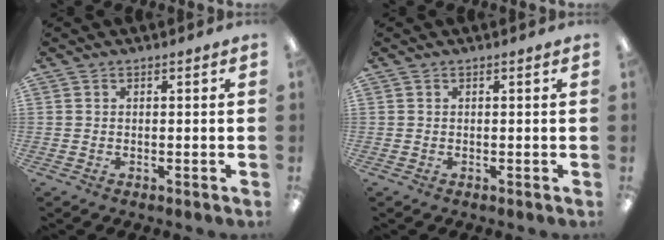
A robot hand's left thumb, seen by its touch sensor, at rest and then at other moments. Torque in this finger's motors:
{"motor_torque": [0.00, 0.01, -0.03, -0.03, 0.00]}